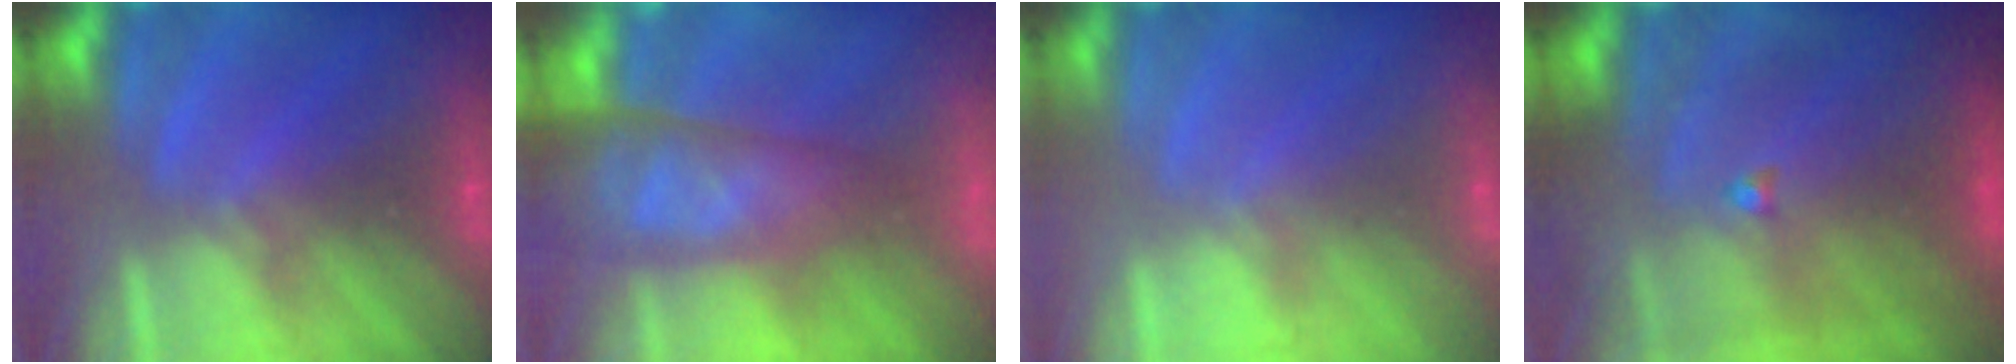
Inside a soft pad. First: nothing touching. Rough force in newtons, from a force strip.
{"total": 10.9}
{"total": 2.1}
{"total": 7.3}